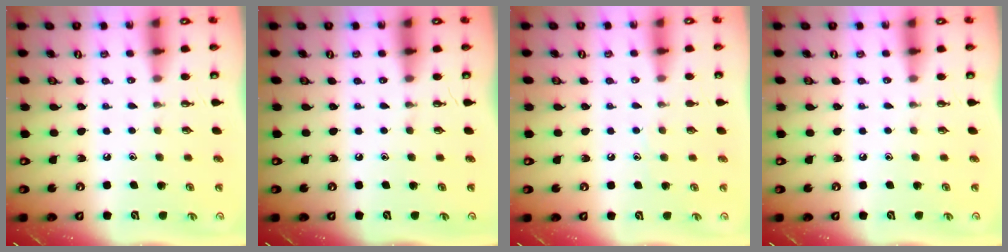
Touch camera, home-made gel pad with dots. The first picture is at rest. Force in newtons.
{"total": 0.0}
{"total": 4.5, "press": 4.5, "slide": 0.5}
{"total": 0.0}